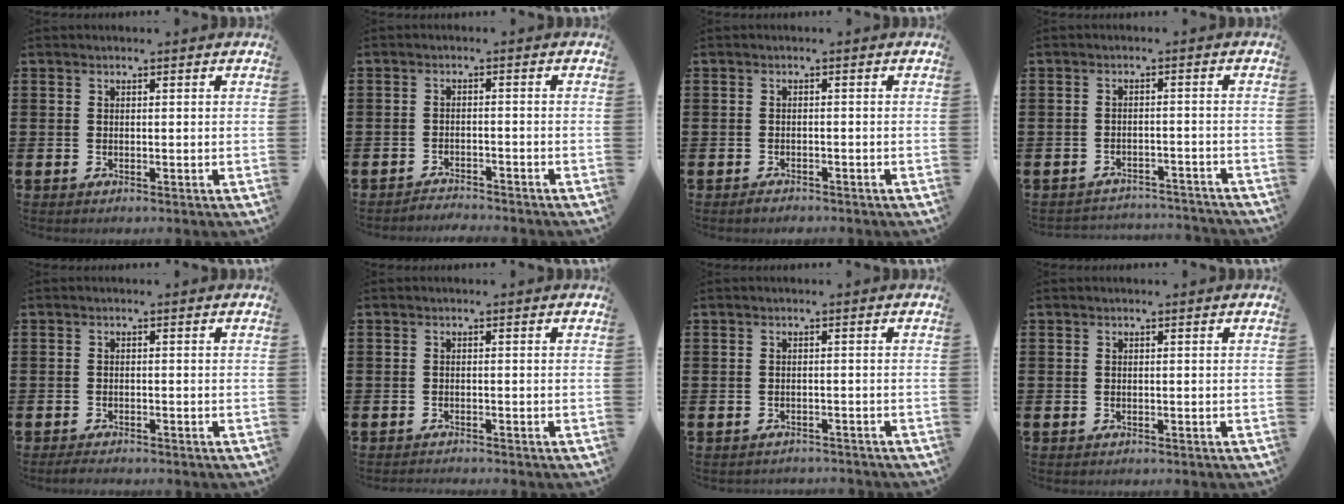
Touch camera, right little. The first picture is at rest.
{"total": 2.0, "force": [-2.0, 0.0, -0.2], "torque": [-0.002, 0.004, -0.045]}
{"total": 0.9, "force": [-0.8, 0.2, 0.1], "torque": [-0.005, -0.001, -0.018]}
{"total": 2.3, "force": [-2.3, 0.0, -0.3], "torque": [-0.002, 0.000, -0.050]}
{"total": 1.0, "force": [-1.0, 0.2, 0.2], "torque": [-0.006, -0.002, -0.021]}
{"total": 0.7, "force": [-0.7, -0.1, -0.1], "torque": [0.002, -0.004, -0.014]}
{"total": 0.8, "force": [-0.8, 0.0, -0.1], "torque": [0.000, -0.004, -0.017]}
{"total": 0.0}